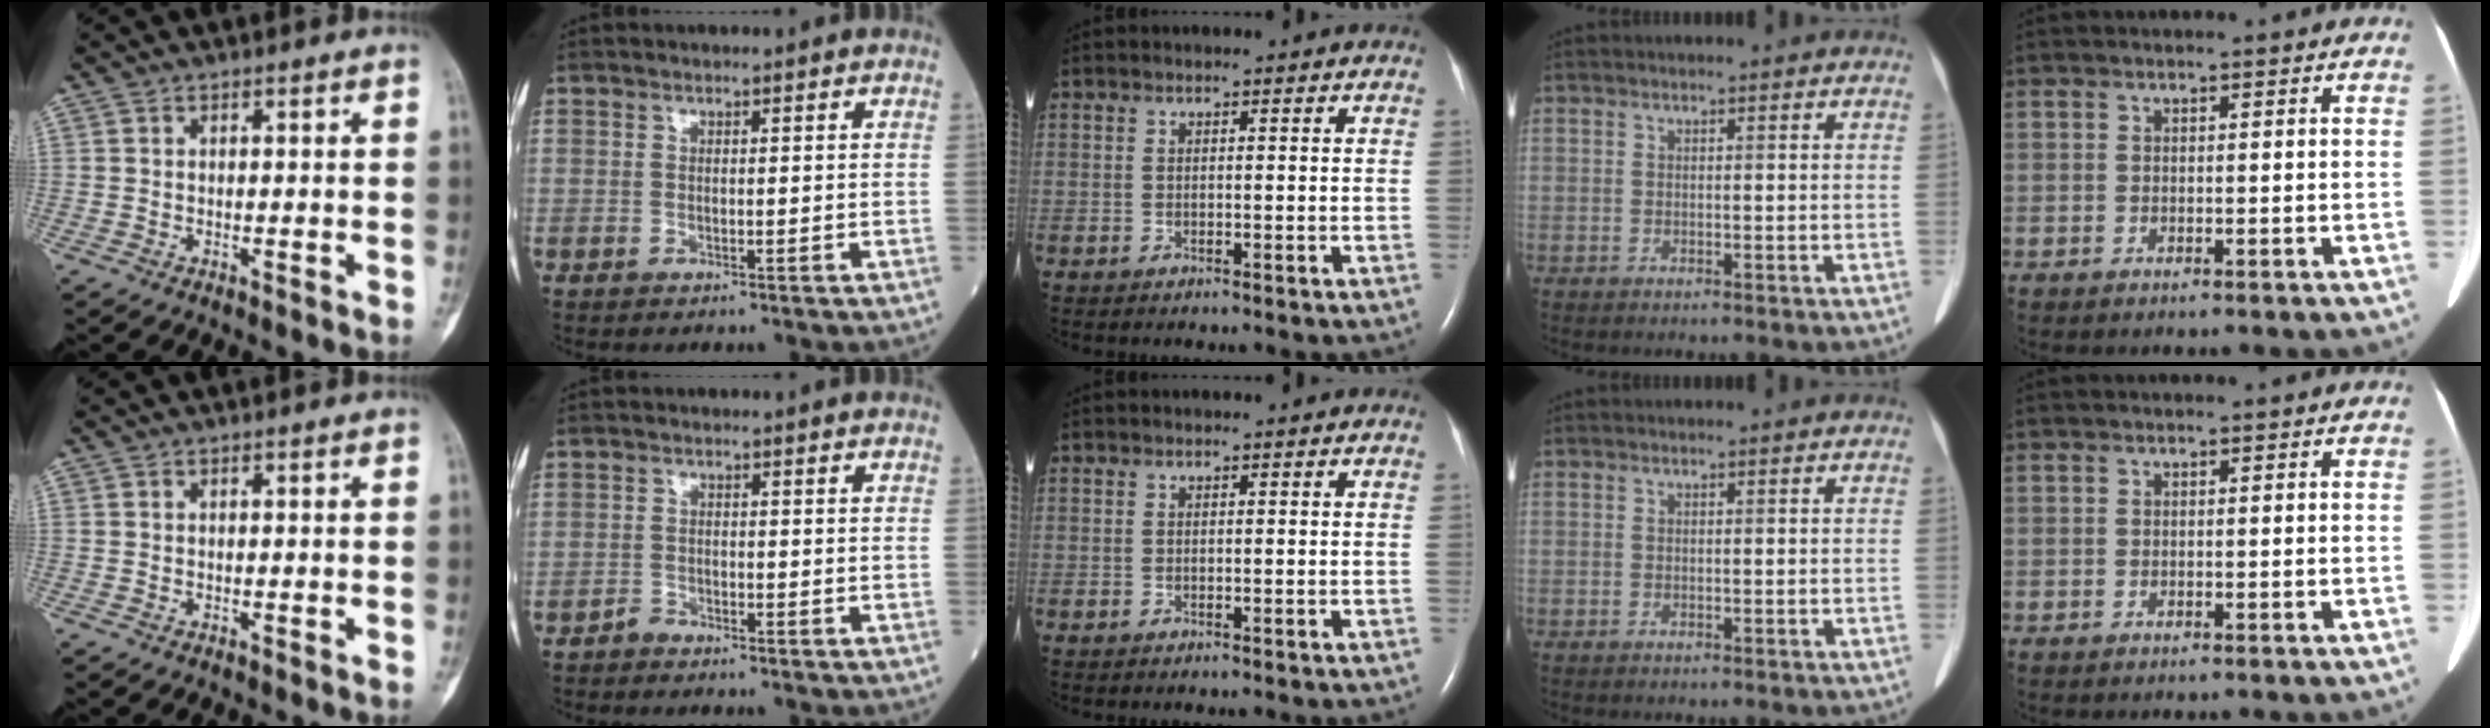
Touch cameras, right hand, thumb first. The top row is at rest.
{"index": {"total": 1.0, "force": [-1.0, 0.3, 0.0], "torque": [0.003, 0.000, -0.021]}}